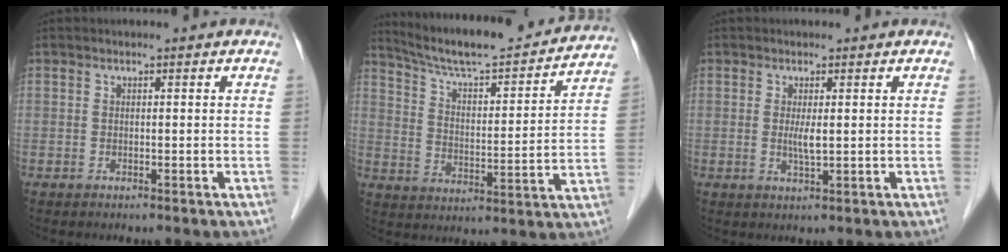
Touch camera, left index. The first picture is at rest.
{"total": 19.9, "force": [18.4, 2.0, 7.4], "torque": [-0.119, -0.006, 0.266]}
{"total": 2.0, "force": [0.3, 0.2, 2.0], "torque": [-0.044, -0.005, 0.006]}